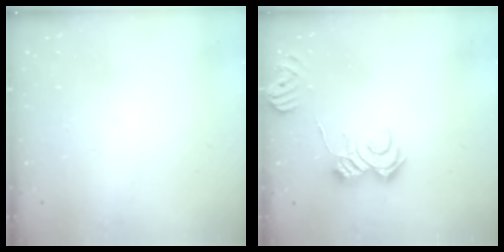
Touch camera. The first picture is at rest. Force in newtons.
{"total": 8.5, "press": 8.5, "slide": 0.7}